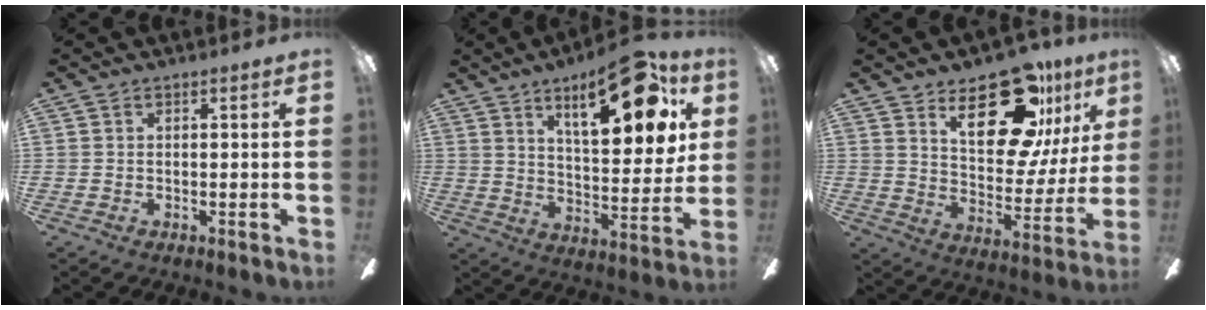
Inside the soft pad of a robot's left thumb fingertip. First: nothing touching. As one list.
[{"total": 21.7, "force": [11.5, 8.2, 16.4], "torque": [-0.230, -0.052, 0.177]}, {"total": 23.3, "force": [14.1, 10.5, 15.4], "torque": [-0.213, -0.081, 0.234]}]